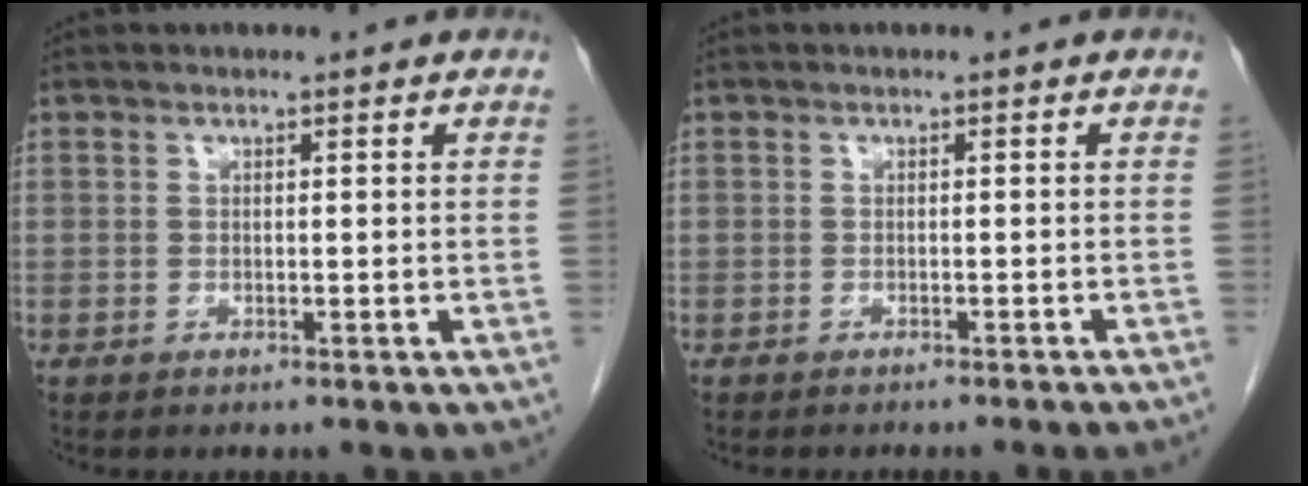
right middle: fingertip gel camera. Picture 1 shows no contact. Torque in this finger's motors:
{"motor_torque": [0.05, -0.05, 0.03, 0.00]}